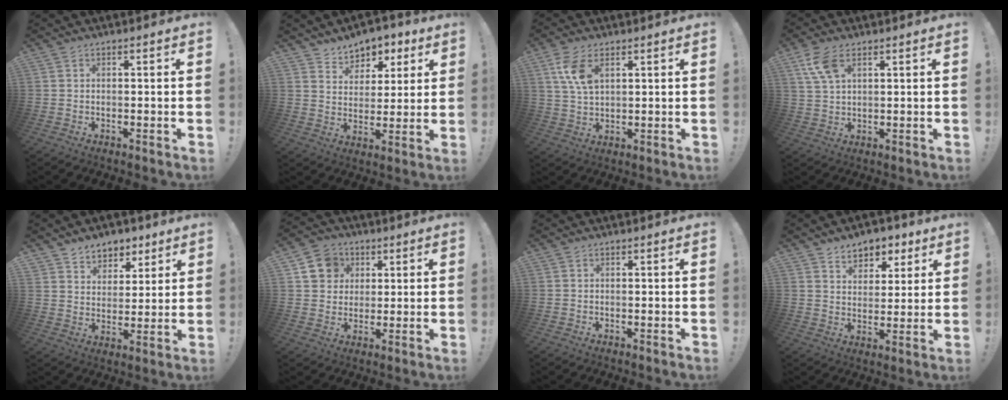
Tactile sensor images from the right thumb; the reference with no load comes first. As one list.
[{"total": 7.1, "force": [4.9, 5.2, 0.5], "torque": [0.001, -0.045, 0.095]}, {"total": 8.3, "force": [3.7, 4.4, 6.0], "torque": [-0.119, -0.012, 0.067]}, {"total": 7.5, "force": [3.8, 3.5, 5.4], "torque": [-0.106, -0.010, 0.073]}, {"total": 8.0, "force": [5.7, 5.5, 0.7], "torque": [-0.003, -0.050, 0.113]}, {"total": 10.3, "force": [3.6, 9.0, 3.4], "torque": [-0.042, -0.012, 0.075]}, {"total": 0.0}, {"total": 7.9, "force": [5.2, 5.5, 2.0], "torque": [-0.016, -0.039, 0.099]}]